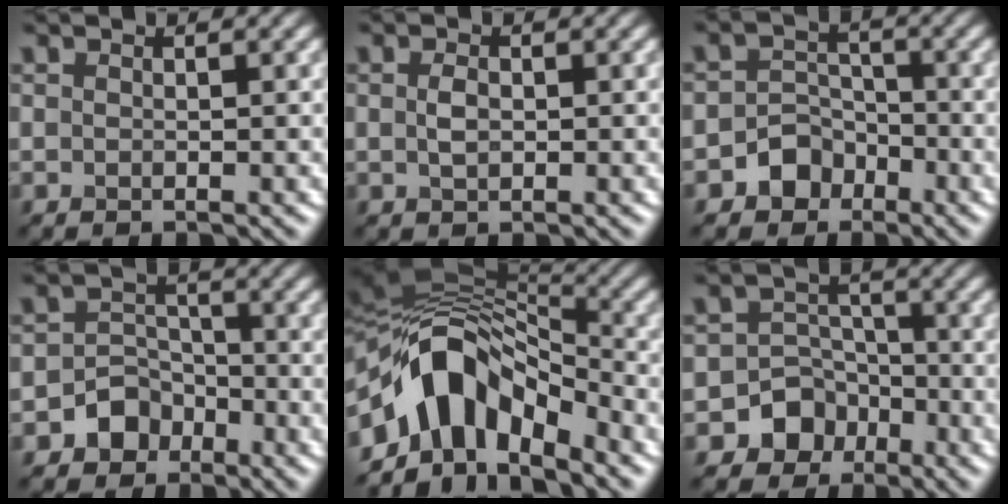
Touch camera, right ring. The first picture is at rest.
{"total": 1.5, "force": [0.1, 0.9, 1.2], "torque": [-0.025, -0.001, 0.002]}
{"total": 3.1, "force": [-1.8, 2.4, 0.8], "torque": [0.004, 0.007, -0.033]}
{"total": 3.2, "force": [-1.9, 2.5, 0.8], "torque": [0.007, 0.008, -0.034]}
{"total": 10.6, "force": [-4.8, 6.2, 7.1], "torque": [-0.112, 0.014, -0.089]}
{"total": 5.9, "force": [-3.3, 4.9, 0.8], "torque": [0.022, -0.003, -0.077]}